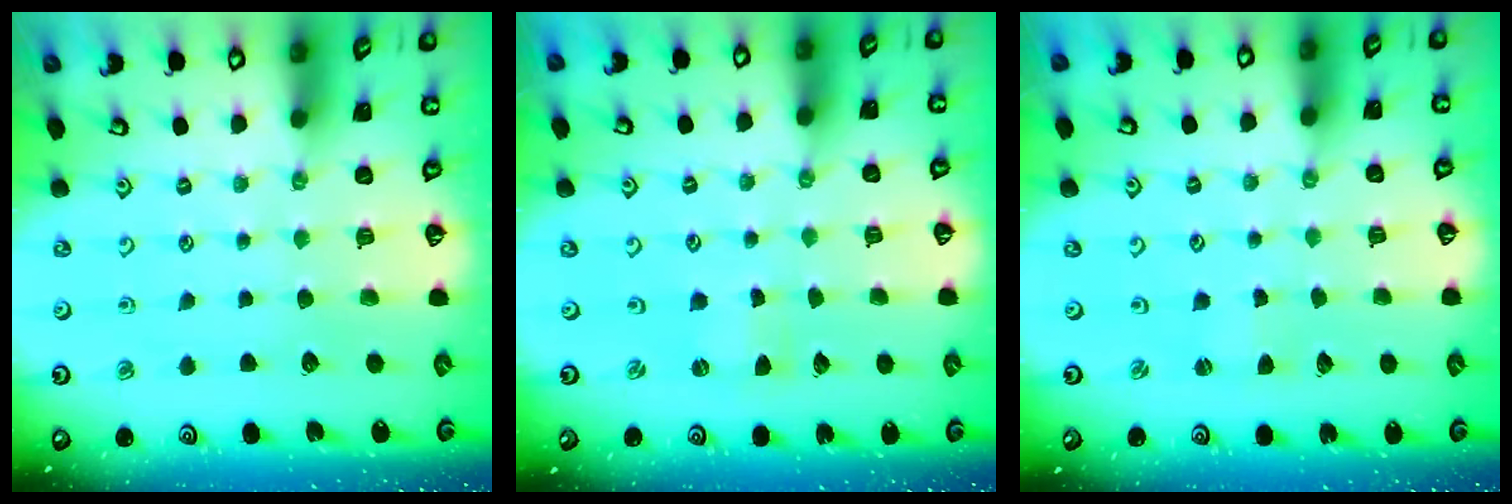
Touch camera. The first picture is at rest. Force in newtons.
{"total": 0.0}
{"total": 0.6, "press": 0.6, "slide": 0.1}